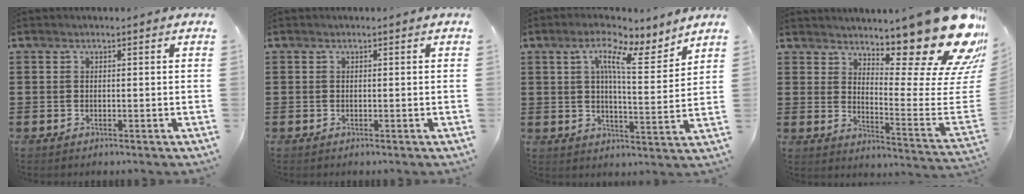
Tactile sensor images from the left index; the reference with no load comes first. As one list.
[{"total": 0.0}, {"total": 8.4, "force": [5.7, 1.1, 6.1], "torque": [-0.117, -0.023, 0.093]}, {"total": 19.1, "force": [13.6, 4.4, 12.7], "torque": [-0.171, -0.109, 0.222]}]